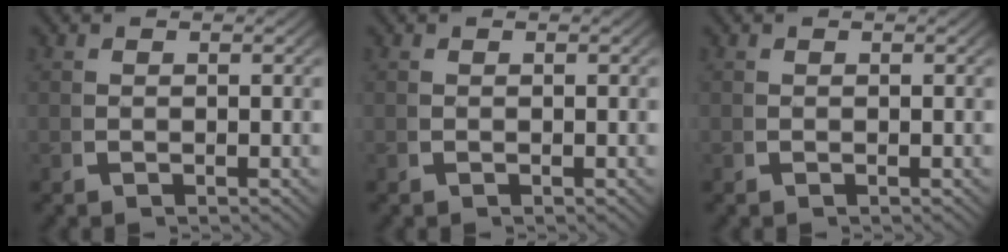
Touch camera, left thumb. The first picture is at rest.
{"total": 0.0}
{"total": 0.0}